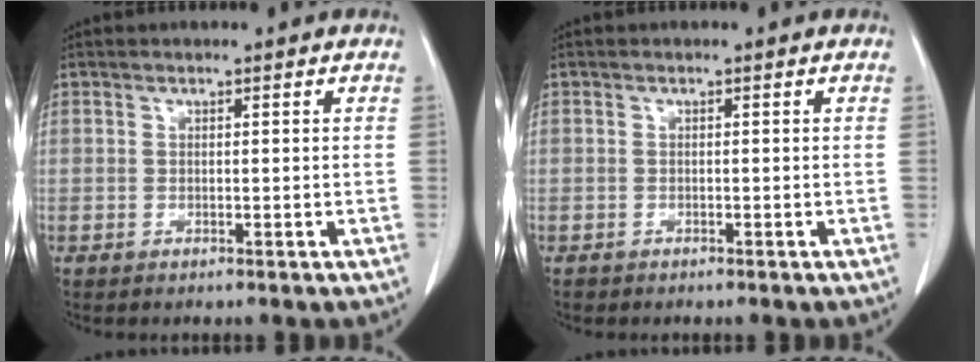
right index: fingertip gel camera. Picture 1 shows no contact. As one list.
[{"total": 0.6, "force": [-0.3, 0.5, -0.1], "torque": [-0.003, 0.004, -0.008]}]